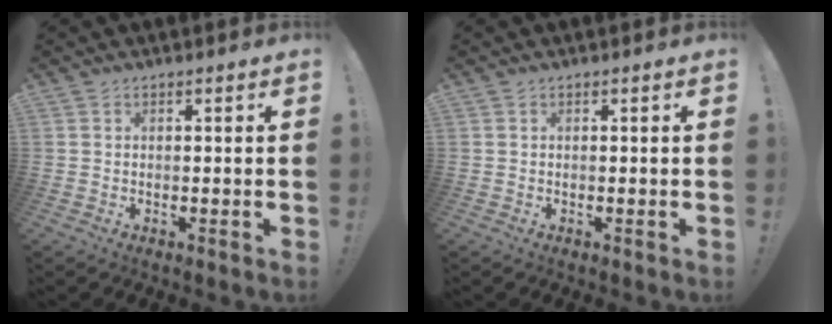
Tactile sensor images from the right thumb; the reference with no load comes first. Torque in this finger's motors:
{"motor_torque": [-0.07, -0.04, 0.00, 0.00, 0.00]}